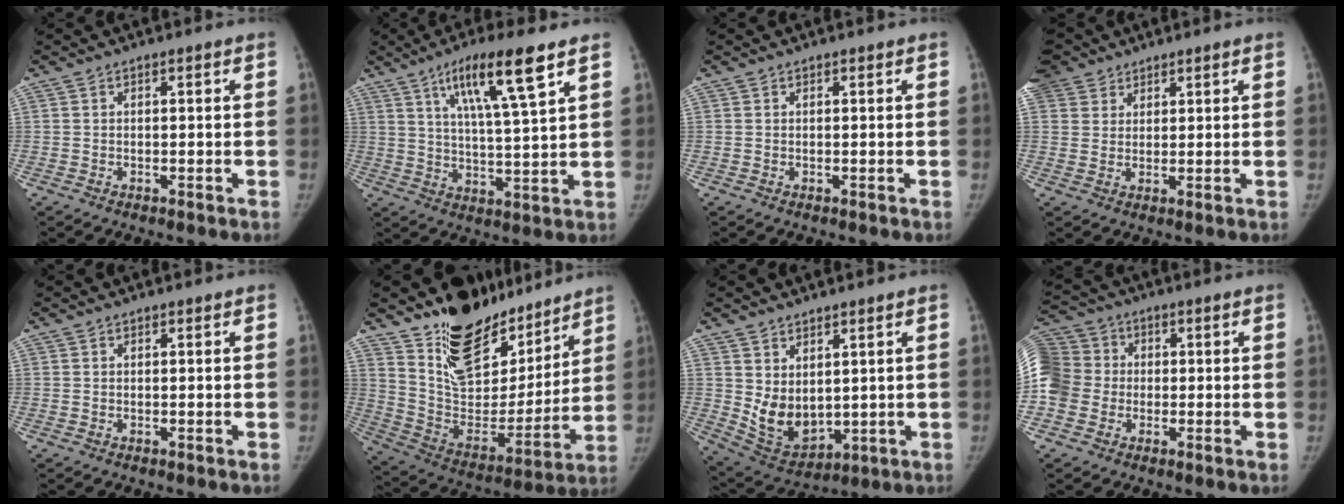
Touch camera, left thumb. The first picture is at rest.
{"total": 12.9, "force": [7.0, 1.5, 10.7], "torque": [-0.186, -0.028, 0.122]}
{"total": 0.0}
{"total": 11.3, "force": [7.0, 8.4, 3.0], "torque": [-0.074, 0.013, 0.139]}
{"total": 0.0}
{"total": 22.4, "force": [17.2, 10.9, 9.4], "torque": [-0.101, -0.109, 0.294]}
{"total": 9.1, "force": [2.6, 6.4, 6.0], "torque": [-0.075, -0.034, 0.075]}
{"total": 14.1, "force": [-0.6, 12.6, 6.3], "torque": [-0.150, 0.039, -0.014]}